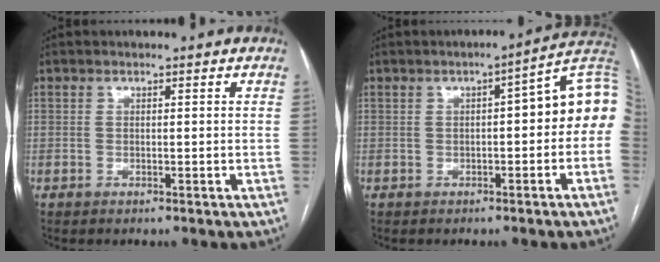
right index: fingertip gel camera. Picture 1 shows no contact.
{"total": 9.9, "force": [0.5, 2.3, 9.6], "torque": [-0.121, 0.044, 0.002]}